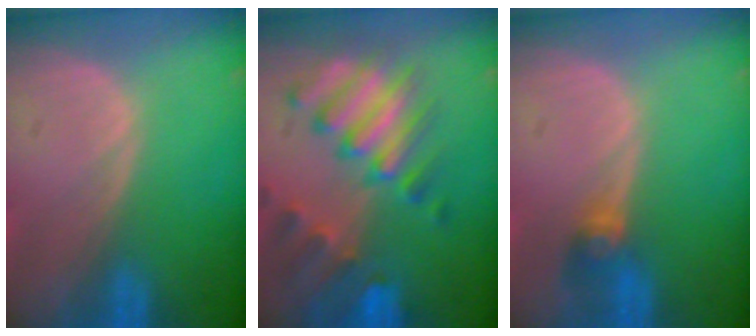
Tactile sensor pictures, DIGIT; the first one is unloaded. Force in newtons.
{"total": 10.1, "press": 8.9, "slide": 4.8}
{"total": 2.7, "press": 2.7, "slide": 0.1}